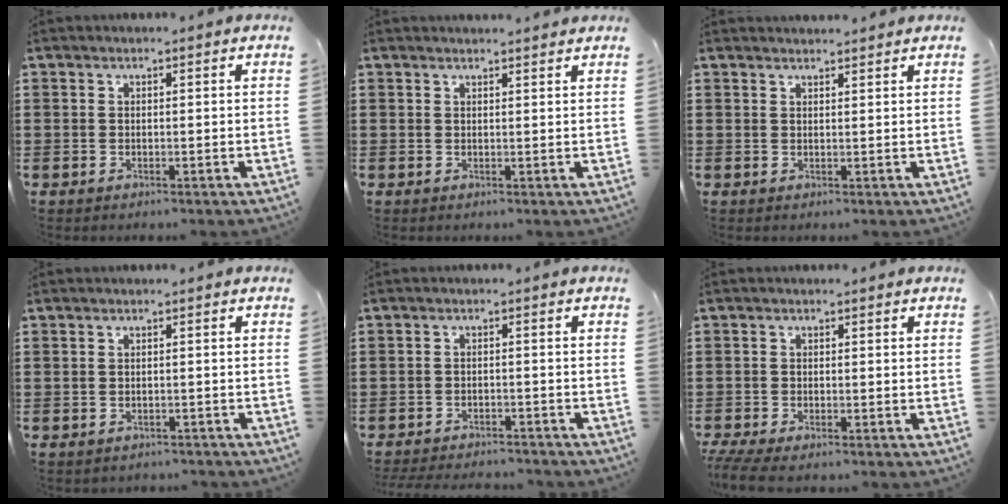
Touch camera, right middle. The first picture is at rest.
{"total": 1.1, "force": [1.0, -0.1, 0.2], "torque": [0.003, -0.004, 0.018]}
{"total": 1.4, "force": [1.4, -0.3, 0.1], "torque": [0.003, -0.008, 0.026]}
{"total": 0.9, "force": [-0.9, 0.0, 0.0], "torque": [-0.004, -0.003, -0.020]}
{"total": 3.0, "force": [-3.0, 0.0, 0.1], "torque": [-0.008, -0.006, -0.062]}
{"total": 2.3, "force": [-2.0, -0.1, 1.0], "torque": [-0.034, -0.011, -0.044]}